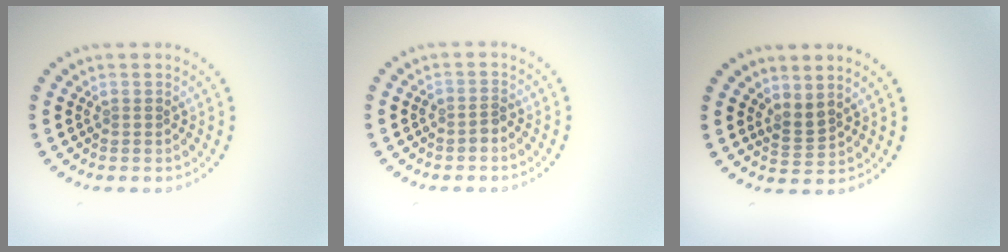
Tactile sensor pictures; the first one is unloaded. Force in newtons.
{"total": 1.1, "press": 0.9, "slide": 0.7}
{"total": 1.7, "press": 1.3, "slide": 1.2}